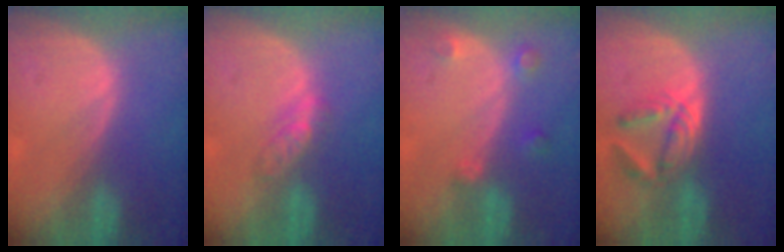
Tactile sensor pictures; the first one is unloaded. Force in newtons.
{"total": 3.5, "press": 3.3, "slide": 1.4}
{"total": 2.6, "press": 2.5, "slide": 0.5}
{"total": 5.7, "press": 5.3, "slide": 2.3}